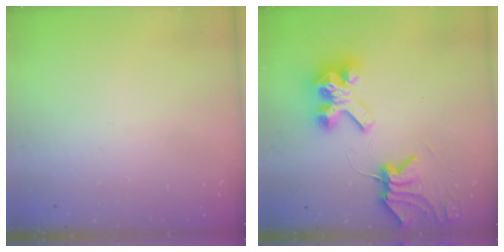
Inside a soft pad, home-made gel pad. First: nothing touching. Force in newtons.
{"total": 8.9, "press": 8.8, "slide": 1.1}